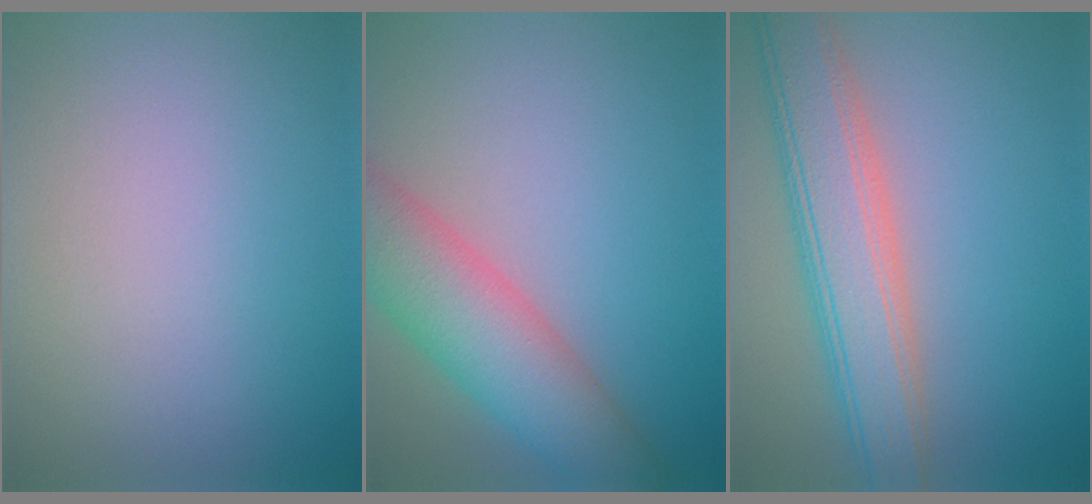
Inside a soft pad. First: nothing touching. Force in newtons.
{"total": 7.7, "press": 7.7, "slide": 0.4}
{"total": 7.0, "press": 7.0, "slide": 0.2}